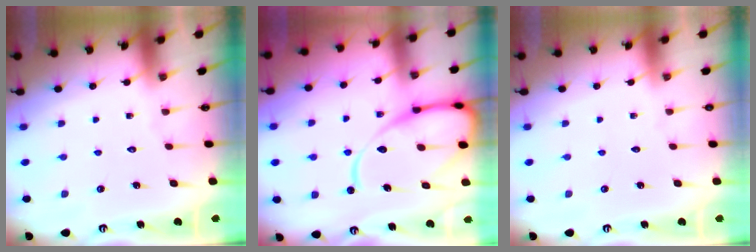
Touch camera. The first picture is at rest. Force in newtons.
{"total": 13.8, "press": 13.7, "slide": 1.5}
{"total": 0.0}